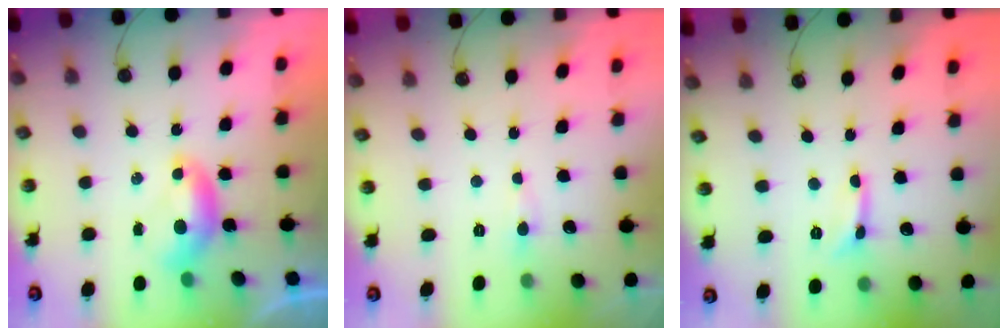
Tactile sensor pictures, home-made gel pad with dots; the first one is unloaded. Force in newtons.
{"total": 1.8, "press": 1.7, "slide": 0.7}
{"total": 1.6, "press": 1.5, "slide": 0.4}